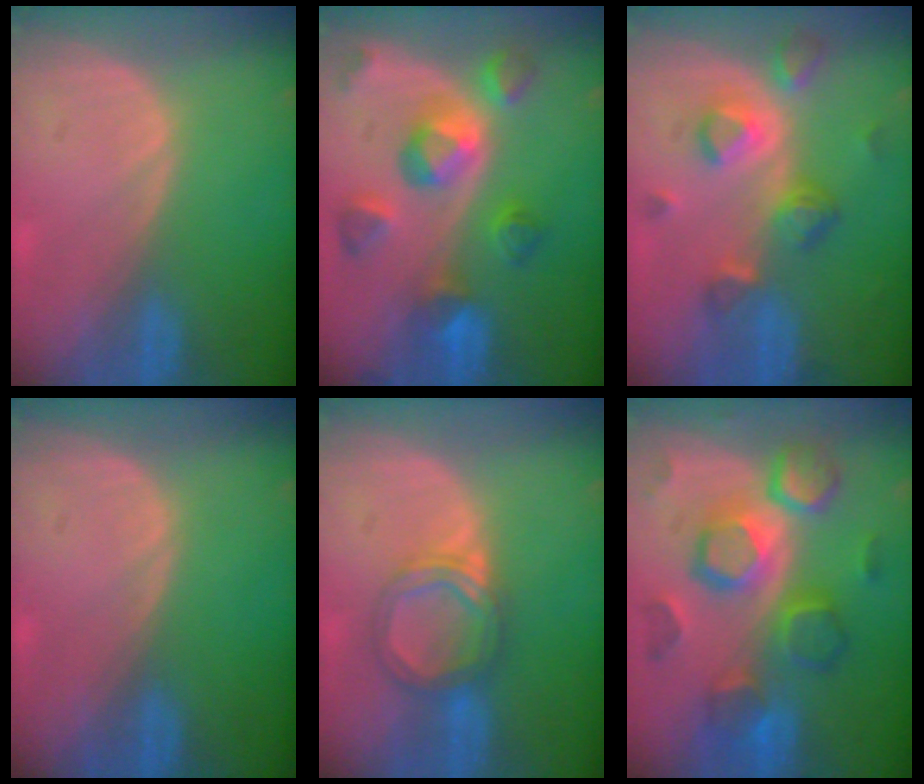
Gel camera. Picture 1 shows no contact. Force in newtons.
{"total": 9.5, "press": 8.6, "slide": 4.1}
{"total": 7.8, "press": 7.0, "slide": 3.5}
{"total": 0.0}
{"total": 5.3, "press": 5.1, "slide": 1.5}
{"total": 11.2, "press": 11.2, "slide": 0.9}